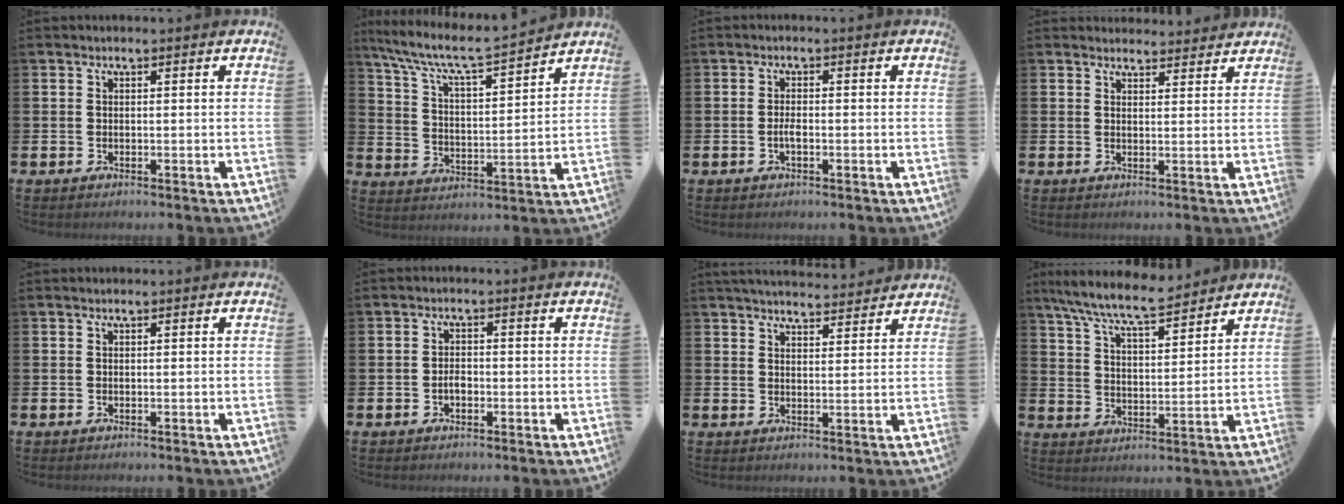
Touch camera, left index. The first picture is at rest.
{"total": 7.7, "force": [7.1, 0.6, 3.0], "torque": [-0.094, -0.052, 0.118]}
{"total": 1.5, "force": [-0.5, 0.6, 1.4], "torque": [-0.026, 0.002, -0.009]}
{"total": 2.9, "force": [2.9, 0.6, -0.1], "torque": [0.004, -0.016, 0.051]}
{"total": 0.0}
{"total": 1.7, "force": [-0.5, 1.0, 1.3], "torque": [-0.015, 0.001, -0.013]}
{"total": 4.5, "force": [4.5, 0.4, 0.4], "torque": [-0.018, -0.023, 0.082]}
{"total": 8.6, "force": [7.9, 1.0, 3.1], "torque": [-0.094, -0.040, 0.144]}